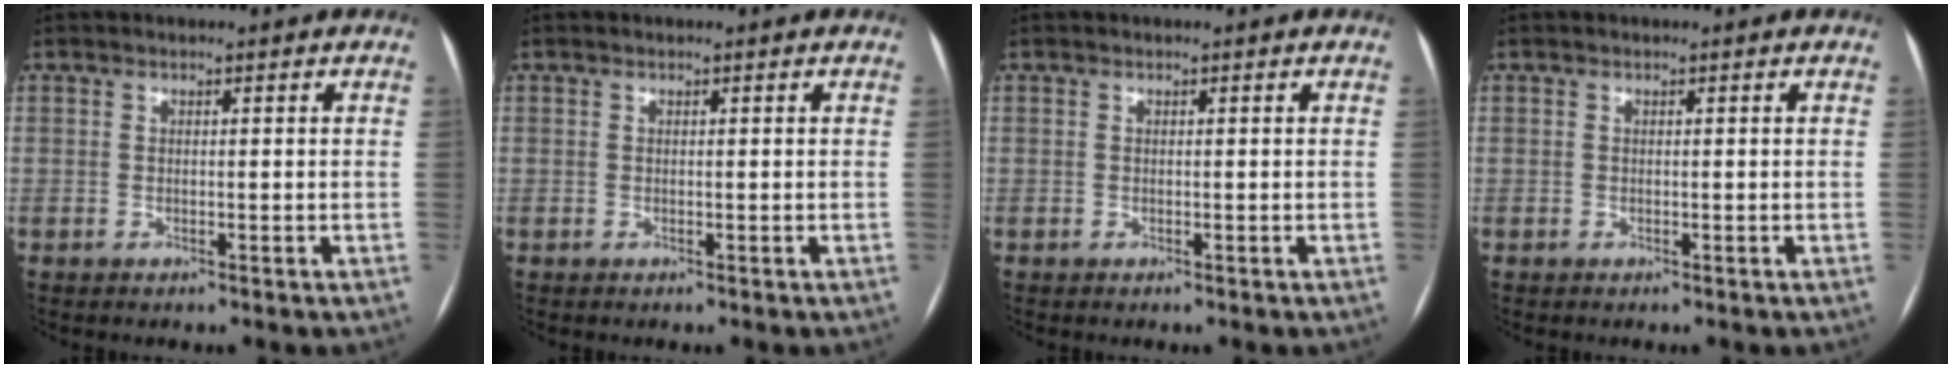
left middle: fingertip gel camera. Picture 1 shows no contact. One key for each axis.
{"total": 0.0}
{"total": 0.0}
{"total": 0.0}